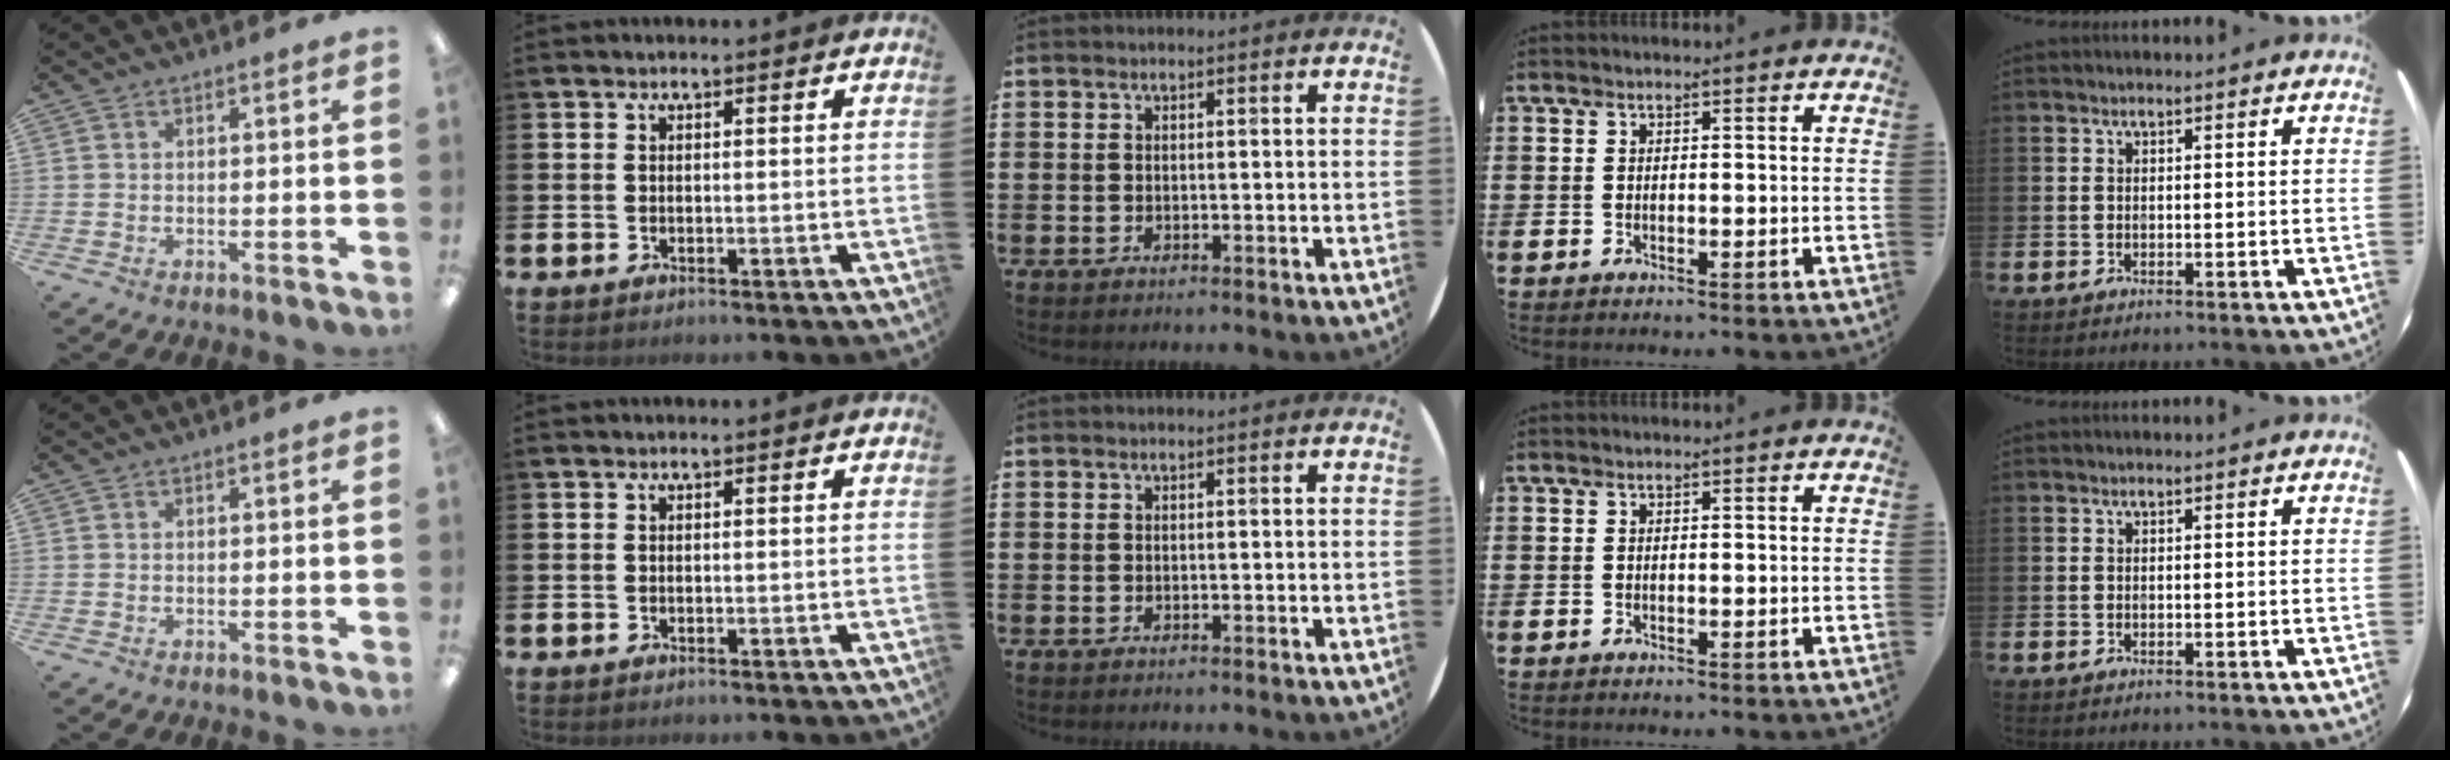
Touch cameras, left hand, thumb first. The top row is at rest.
{}